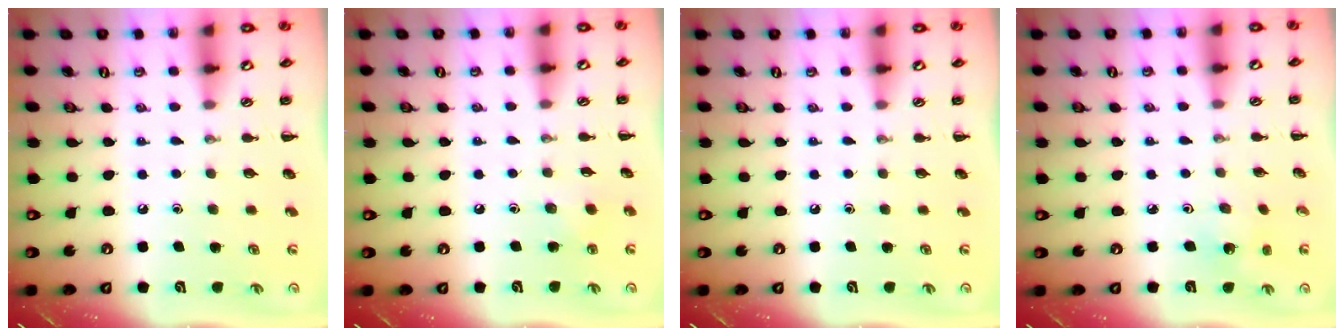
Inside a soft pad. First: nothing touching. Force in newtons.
{"total": 4.0, "press": 3.8, "slide": 1.1}
{"total": 0.0}
{"total": 1.9, "press": 1.8, "slide": 0.6}